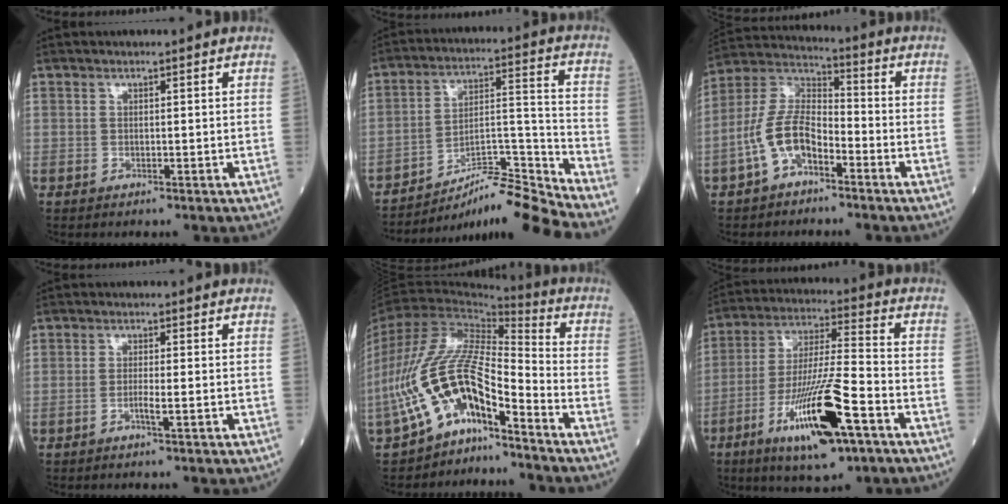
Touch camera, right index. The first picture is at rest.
{"total": 12.0, "force": [-11.1, -1.9, 4.2], "torque": [-0.052, 0.040, -0.187]}
{"total": 9.9, "force": [-4.5, 4.7, 7.4], "torque": [-0.169, 0.021, -0.090]}
{"total": 2.0, "force": [-0.9, -0.1, 1.7], "torque": [-0.033, 0.000, -0.018]}
{"total": 14.1, "force": [-8.0, 4.6, 10.6], "torque": [-0.217, 0.039, -0.145]}
{"total": 16.6, "force": [-7.7, 2.3, 14.5], "torque": [-0.281, -0.020, -0.129]}